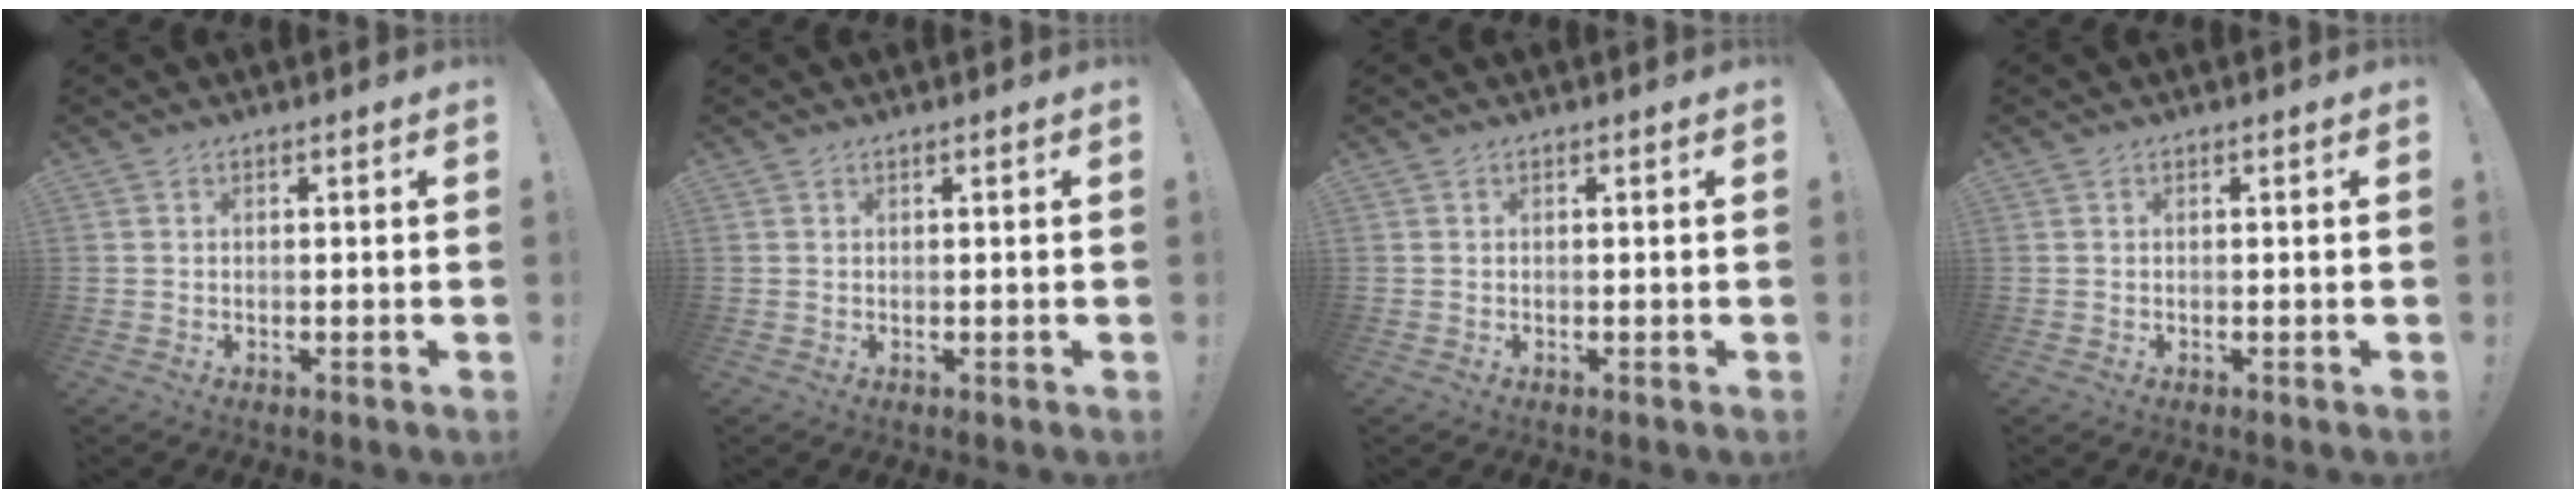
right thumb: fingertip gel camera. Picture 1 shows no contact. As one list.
[{"total": 0.0}, {"total": 0.0}, {"total": 0.0}]